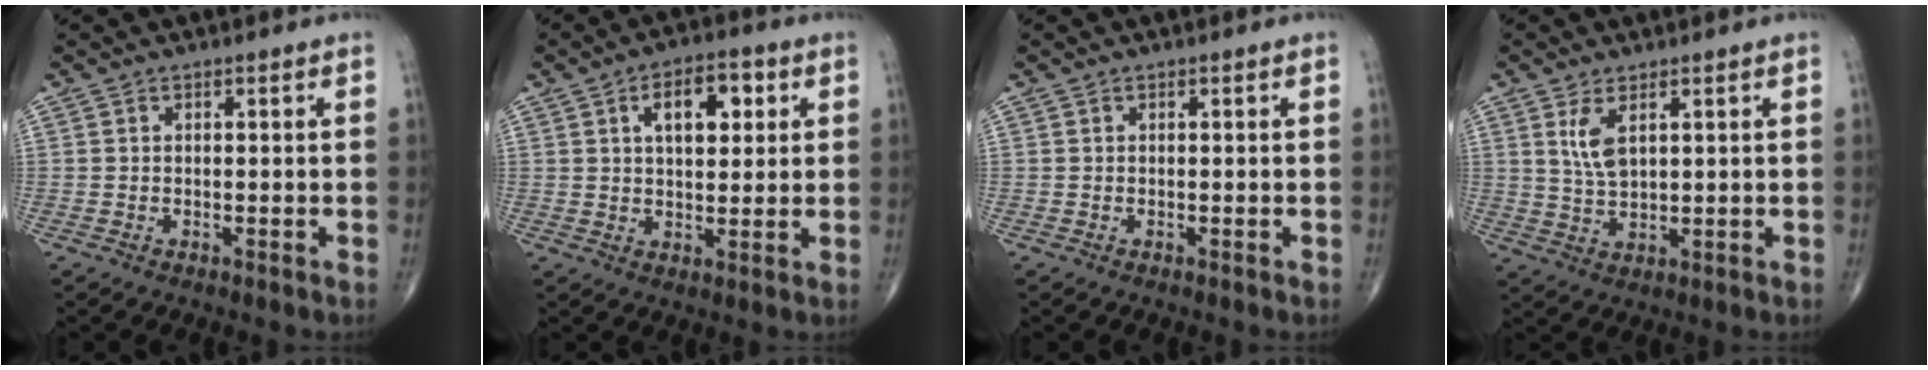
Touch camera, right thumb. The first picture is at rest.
{"total": 9.2, "force": [3.0, 4.9, 7.3], "torque": [-0.080, 0.000, 0.042]}
{"total": 0.0}
{"total": 5.0, "force": [2.1, 2.3, 4.0], "torque": [-0.075, -0.012, 0.048]}